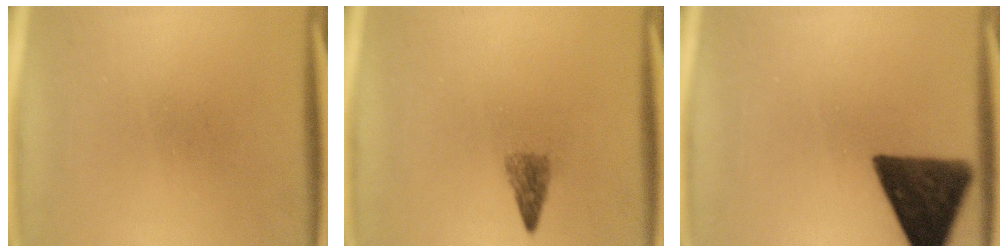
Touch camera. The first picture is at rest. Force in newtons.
{"total": 2.2}
{"total": 13.6}